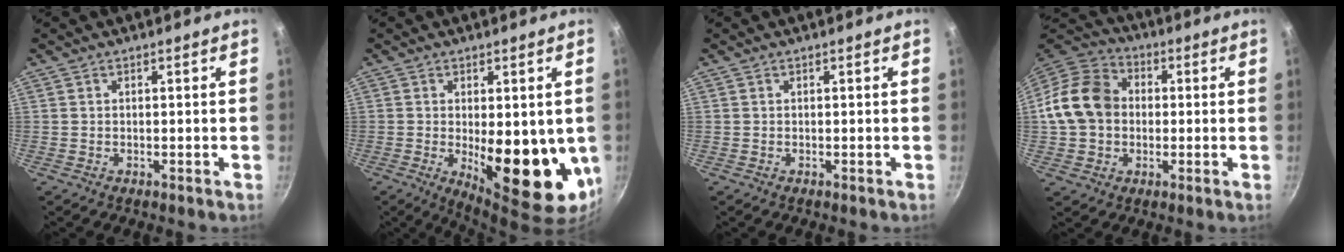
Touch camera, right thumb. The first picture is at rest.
{"total": 16.6, "force": [-1.4, 7.0, 15.0], "torque": [-0.184, -0.030, -0.003]}
{"total": 0.0}
{"total": 14.6, "force": [0.3, 11.9, 8.6], "torque": [-0.132, 0.030, -0.011]}